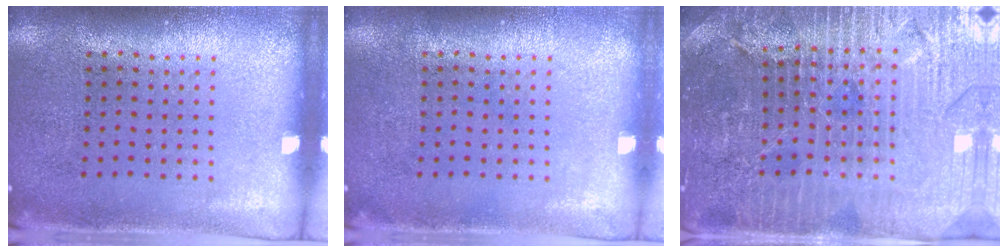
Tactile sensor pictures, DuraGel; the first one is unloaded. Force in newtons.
{"total": 0.0}
{"total": 4.9, "press": 4.5, "slide": 1.8}